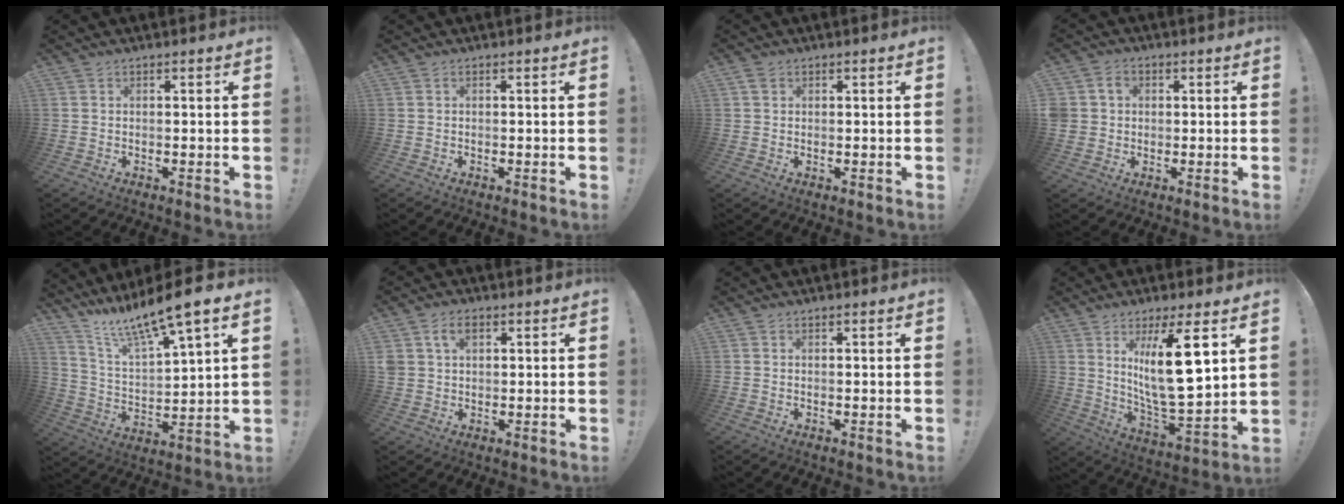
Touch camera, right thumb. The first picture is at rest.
{"total": 0.0}
{"total": 1.5, "force": [0.8, 1.3, 0.4], "torque": [-0.009, 0.003, 0.015]}
{"total": 4.8, "force": [0.7, 4.4, 1.6], "torque": [-0.026, 0.011, 0.017]}
{"total": 13.1, "force": [11.3, 0.8, 6.5], "torque": [-0.132, -0.089, 0.189]}
{"total": 5.4, "force": [2.4, 3.7, 3.2], "torque": [-0.059, 0.005, 0.046]}
{"total": 0.0}
{"total": 17.6, "force": [6.6, 3.9, 15.8], "torque": [-0.281, -0.048, 0.092]}